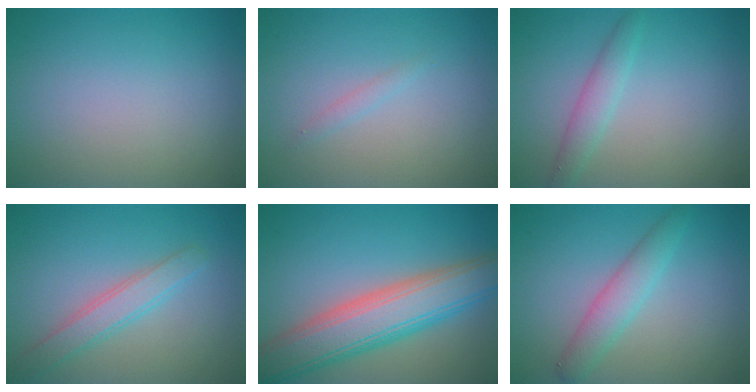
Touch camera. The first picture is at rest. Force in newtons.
{"total": 0.7, "press": 0.7, "slide": 0.1}
{"total": 2.0, "press": 2.0, "slide": 0.0}
{"total": 2.8, "press": 2.8, "slide": 0.1}
{"total": 8.3, "press": 8.3, "slide": 0.4}
{"total": 2.8, "press": 2.8, "slide": 0.1}